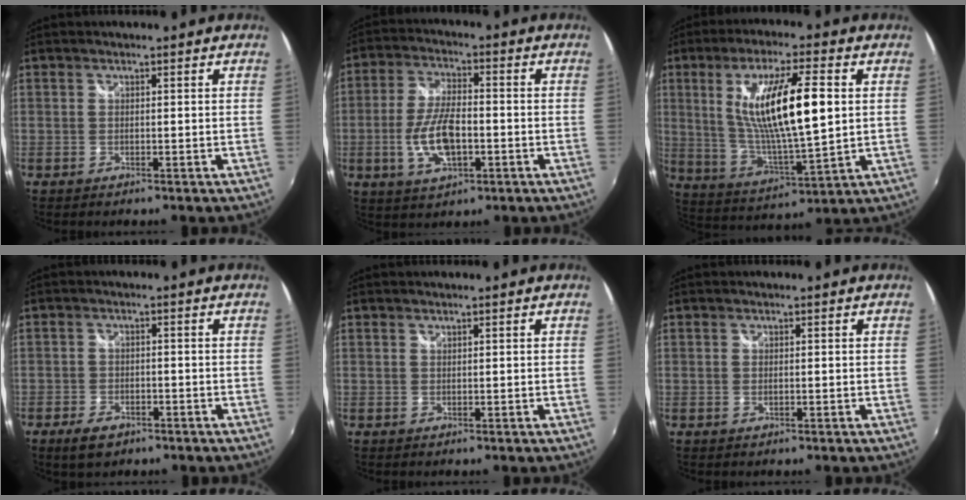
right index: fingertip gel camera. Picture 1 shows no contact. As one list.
[{"total": 10.7, "force": [-2.6, 4.8, 9.2], "torque": [-0.187, -0.003, -0.045]}, {"total": 17.5, "force": [3.5, 3.7, 16.7], "torque": [-0.305, -0.006, 0.075]}, {"total": 5.1, "force": [-3.5, 2.8, 2.6], "torque": [-0.069, -0.007, -0.058]}, {"total": 0.0}, {"total": 0.6, "force": [0.1, 0.2, 0.5], "torque": [-0.012, -0.001, -0.001]}]